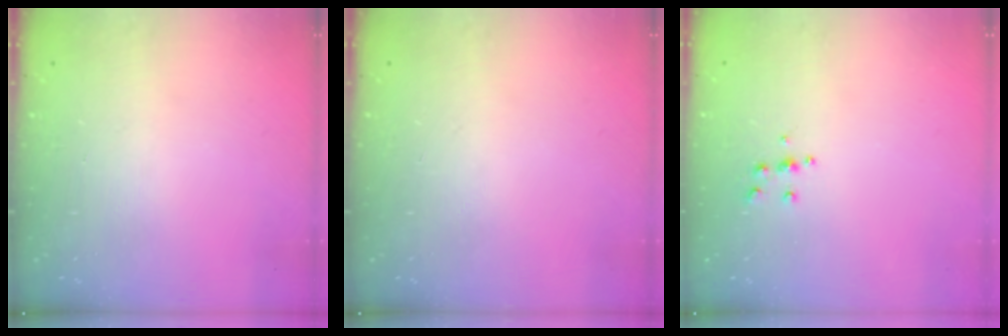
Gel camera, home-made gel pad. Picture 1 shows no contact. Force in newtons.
{"total": 0.0}
{"total": 4.8, "press": 4.7, "slide": 0.6}